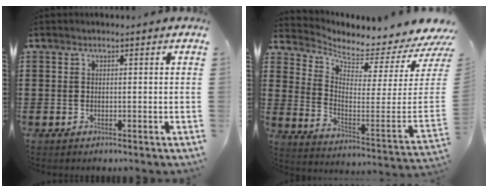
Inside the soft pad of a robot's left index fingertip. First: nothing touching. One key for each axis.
{"total": 2.8, "fx": 2.7, "fy": 0.3, "fz": 0.6, "tx": -0.029, "ty": -0.054, "tz": 0.038}